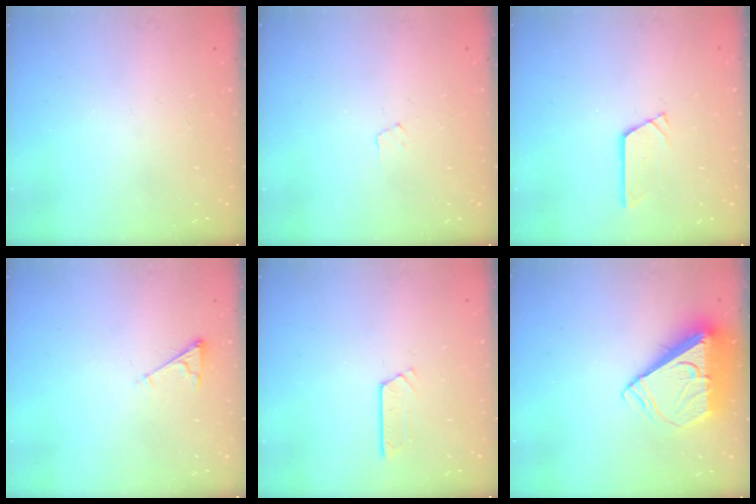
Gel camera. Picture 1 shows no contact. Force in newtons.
{"total": 3.6, "press": 3.6, "slide": 0.4}
{"total": 3.4, "press": 3.4, "slide": 0.4}
{"total": 2.8, "press": 2.7, "slide": 0.4}
{"total": 2.7, "press": 2.7, "slide": 0.2}
{"total": 9.4, "press": 9.3, "slide": 1.4}